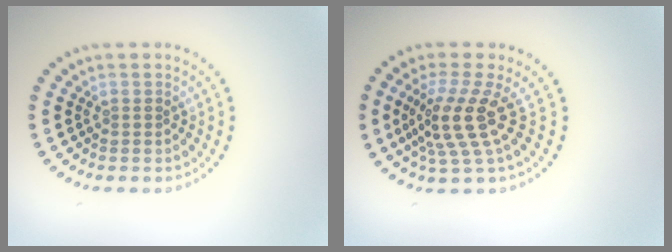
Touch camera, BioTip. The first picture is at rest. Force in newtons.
{"total": 4.2, "press": 3.0, "slide": 3.0}